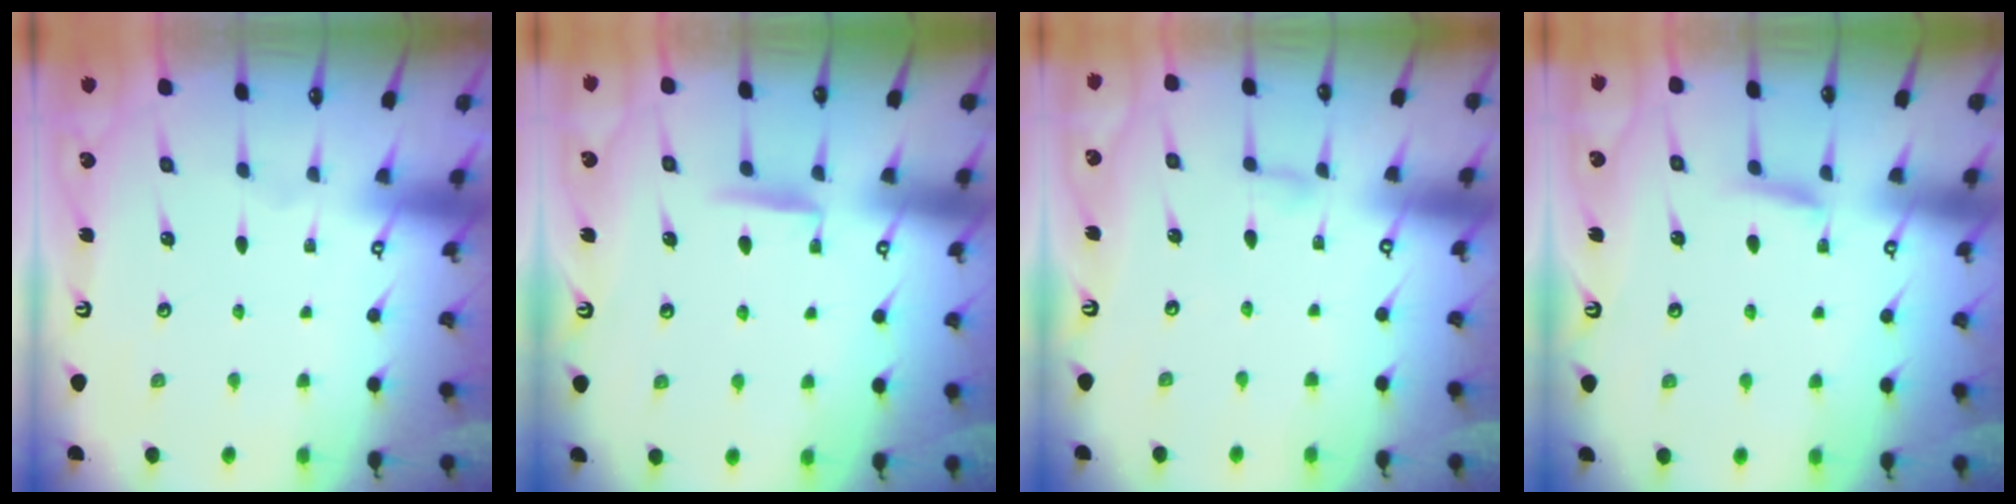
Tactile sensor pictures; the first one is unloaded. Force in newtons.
{"total": 6.2, "press": 6.2, "slide": 0.6}
{"total": 4.4, "press": 4.4, "slide": 0.6}
{"total": 5.2, "press": 5.1, "slide": 0.8}